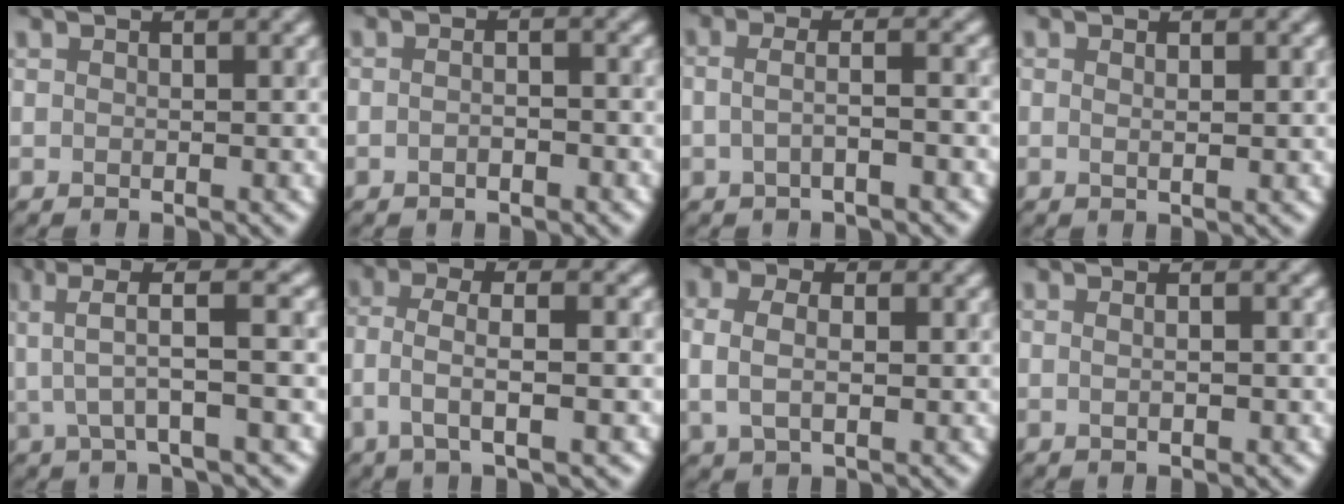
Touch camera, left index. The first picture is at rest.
{"total": 1.2, "force": [-0.9, 0.3, 0.7], "torque": [-0.008, -0.004, -0.017]}
{"total": 2.2, "force": [-0.9, 0.7, 1.8], "torque": [-0.024, 0.000, -0.017]}
{"total": 1.4, "force": [0.7, 0.5, 1.1], "torque": [-0.006, -0.002, -0.002]}
{"total": 5.1, "force": [1.7, 0.7, 4.7], "torque": [-0.083, 0.019, 0.034]}
{"total": 3.6, "force": [-1.2, 0.9, 3.3], "torque": [-0.071, 0.009, -0.017]}
{"total": 2.7, "force": [0.0, 1.8, 2.0], "torque": [-0.058, 0.003, 0.008]}
{"total": 3.3, "force": [0.9, 1.9, 2.5], "torque": [-0.004, 0.028, -0.022]}